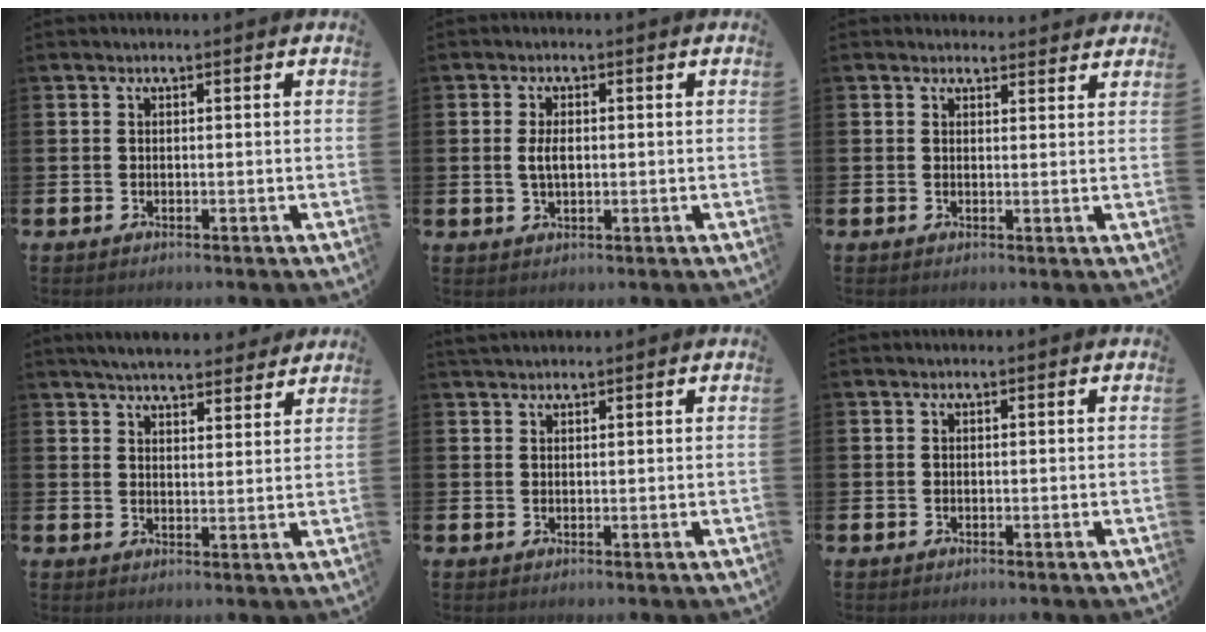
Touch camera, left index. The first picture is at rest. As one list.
[{"total": 2.7, "force": [0.2, 1.4, 2.3], "torque": [-0.033, 0.001, -0.001]}, {"total": 2.0, "force": [1.9, 0.5, -0.1], "torque": [0.007, -0.008, 0.034]}, {"total": 5.1, "force": [5.0, 0.8, 0.9], "torque": [-0.028, -0.024, 0.090]}, {"total": 1.6, "force": [1.5, 0.4, 0.3], "torque": [0.000, 0.001, 0.026]}, {"total": 0.0}]